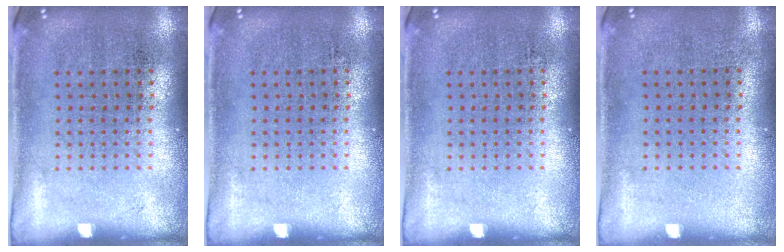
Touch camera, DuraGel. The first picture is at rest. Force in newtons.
{"total": 0.0}
{"total": 0.0}
{"total": 0.0}